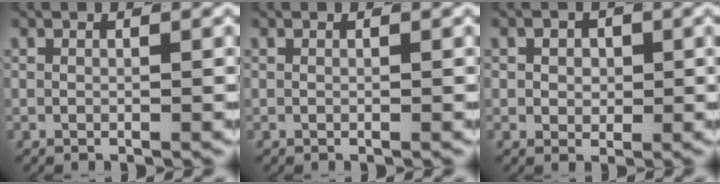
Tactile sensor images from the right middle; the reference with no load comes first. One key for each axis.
{"total": 0.0}
{"total": 1.9, "fx": 0.1, "fy": 1.6, "fz": 1.1, "tx": -0.011, "ty": -0.006, "tz": 0.006}